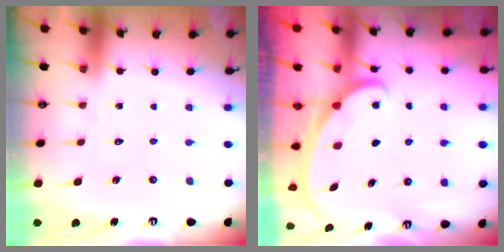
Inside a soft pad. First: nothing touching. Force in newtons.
{"total": 2.4, "press": 2.4, "slide": 0.3}